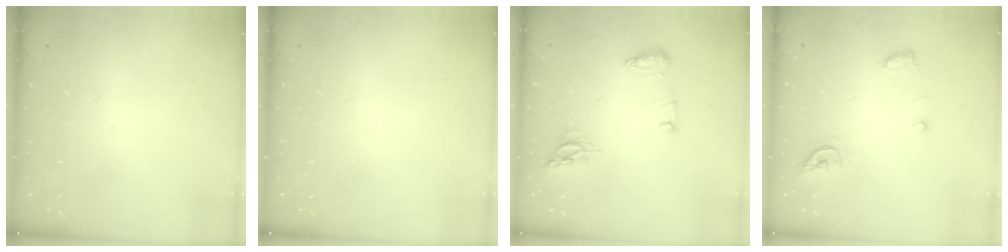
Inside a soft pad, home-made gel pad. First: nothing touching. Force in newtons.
{"total": 0.0}
{"total": 11.7, "press": 10.0, "slide": 6.1}
{"total": 6.4, "press": 6.4, "slide": 0.6}